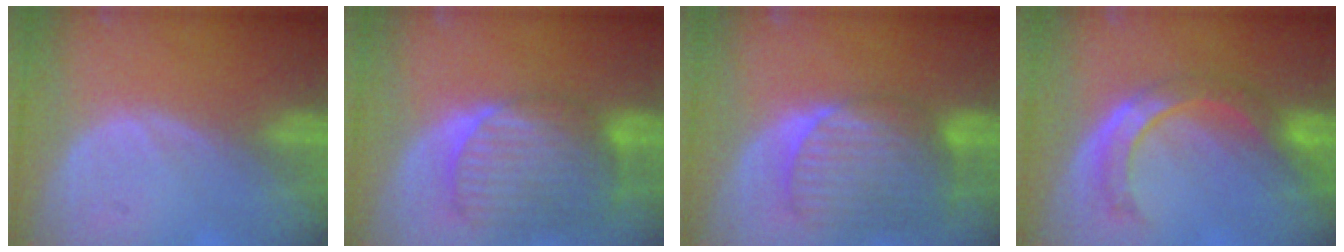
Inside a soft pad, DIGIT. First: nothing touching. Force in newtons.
{"total": 10.4, "press": 8.9, "slide": 5.5}
{"total": 10.3, "press": 8.7, "slide": 5.5}
{"total": 7.2, "press": 6.9, "slide": 2.2}